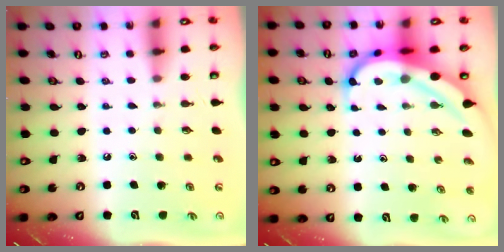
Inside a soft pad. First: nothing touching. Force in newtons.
{"total": 8.0, "press": 7.9, "slide": 1.0}